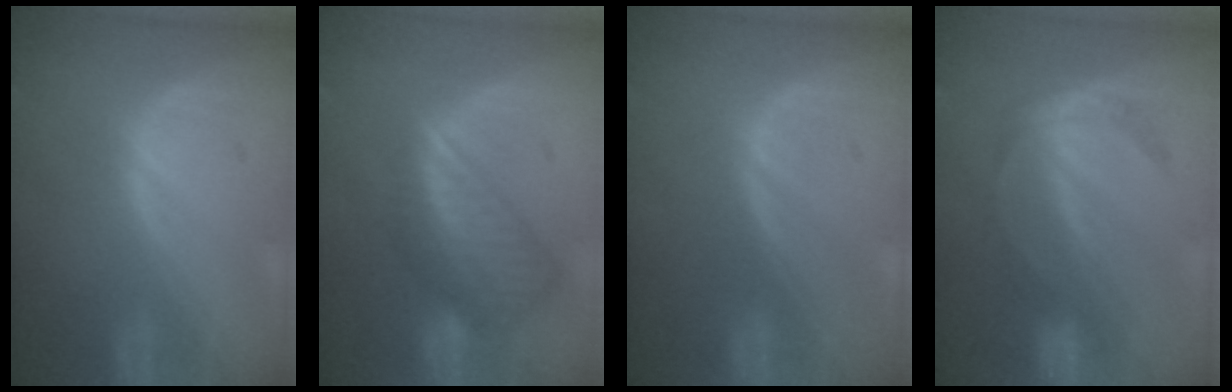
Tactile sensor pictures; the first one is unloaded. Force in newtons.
{"total": 8.8, "press": 7.7, "slide": 4.4}
{"total": 0.0}
{"total": 4.4, "press": 4.4, "slide": 0.5}